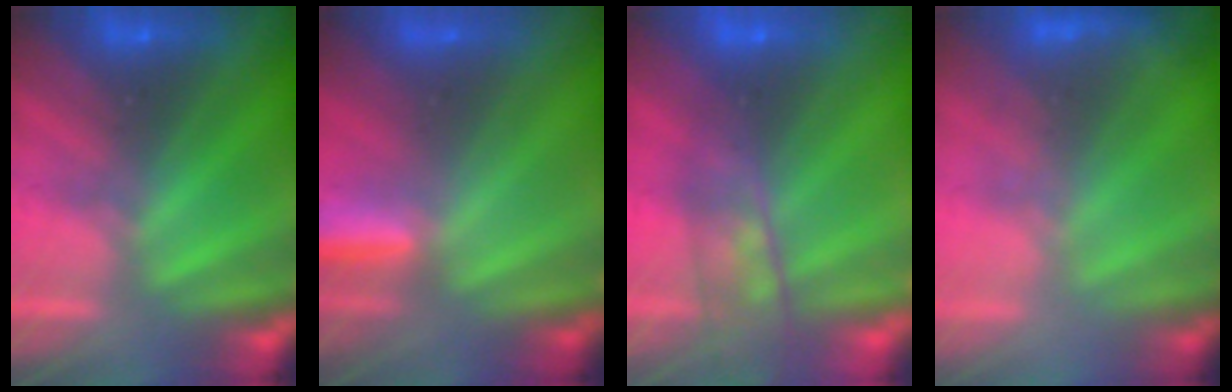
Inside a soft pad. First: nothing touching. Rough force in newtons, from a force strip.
{"total": 3.0}
{"total": 7.7}
{"total": 2.7}